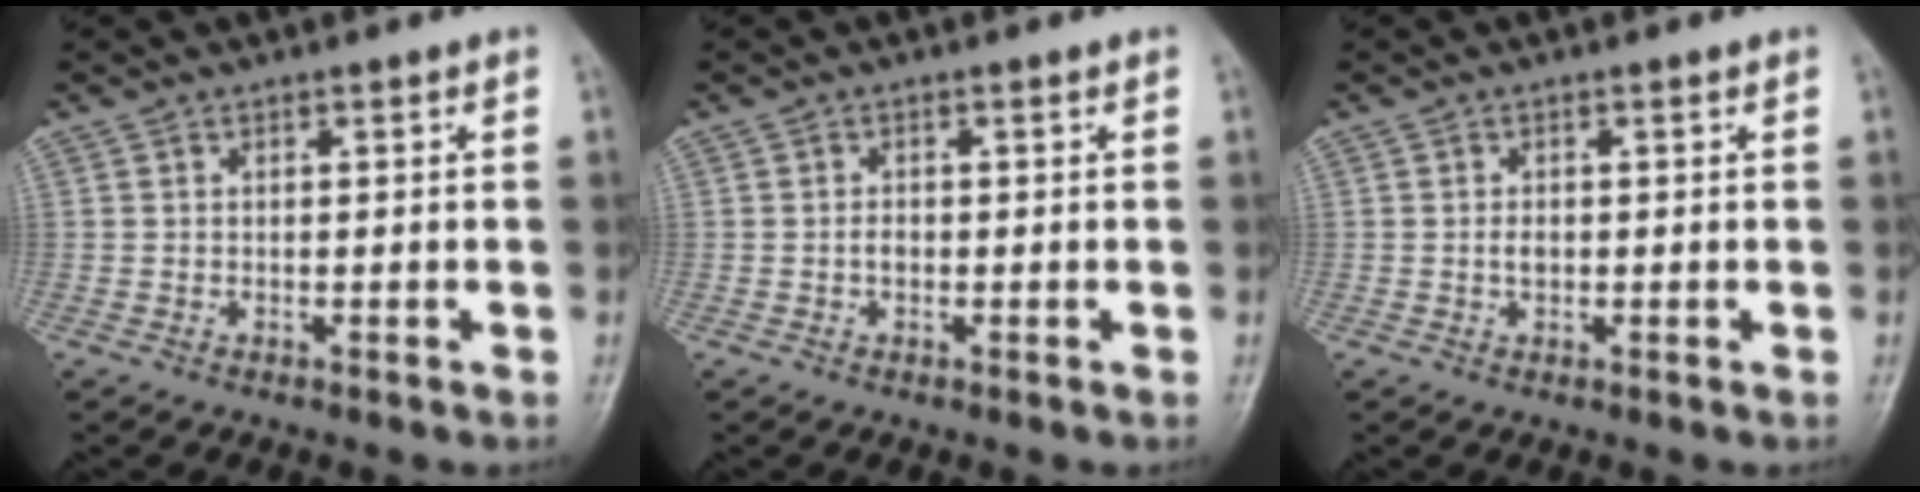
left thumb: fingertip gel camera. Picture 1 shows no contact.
{"total": 1.2, "force": [-0.2, 0.8, 0.8], "torque": [-0.011, 0.002, -0.005]}
{"total": 1.4, "force": [0.0, 0.9, 1.1], "torque": [-0.016, 0.001, 0.001]}